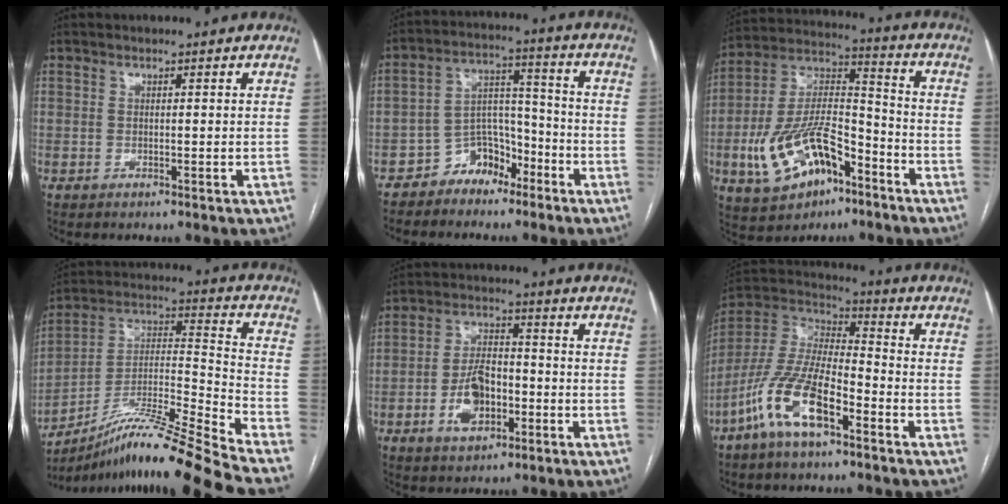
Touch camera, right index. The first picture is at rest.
{"total": 7.4, "force": [-5.3, 4.6, 2.2], "torque": [-0.036, 0.031, -0.092]}
{"total": 16.4, "force": [-7.6, 7.6, 12.3], "torque": [-0.253, 0.016, -0.127]}
{"total": 21.6, "force": [-17.6, -2.5, 12.2], "torque": [-0.200, 0.008, -0.310]}
{"total": 8.3, "force": [-3.0, 4.5, 6.4], "torque": [-0.126, 0.013, -0.052]}
{"total": 13.6, "force": [-7.2, 3.9, 10.8], "torque": [-0.234, -0.001, -0.141]}